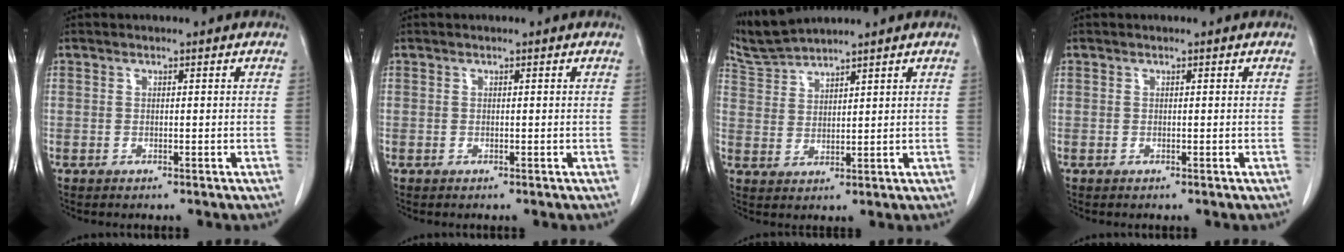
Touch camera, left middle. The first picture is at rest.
{"total": 0.0}
{"total": 4.9, "force": [4.8, -1.0, -0.1], "torque": [-0.014, 0.004, 0.106]}
{"total": 0.0}